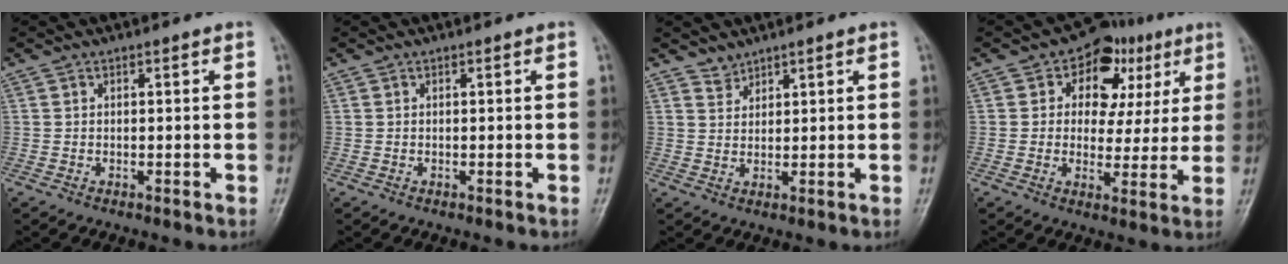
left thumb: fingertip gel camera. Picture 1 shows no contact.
{"total": 0.0}
{"total": 2.2, "force": [2.0, 0.9, 0.1], "torque": [0.015, -0.012, 0.036]}
{"total": 12.6, "force": [4.8, 9.3, 7.0], "torque": [-0.038, 0.006, 0.065]}